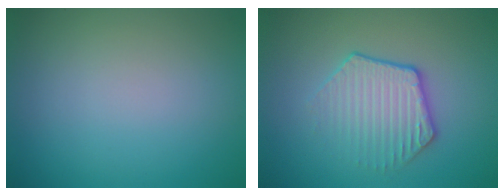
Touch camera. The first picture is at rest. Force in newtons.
{"total": 3.6, "press": 3.2, "slide": 1.6}